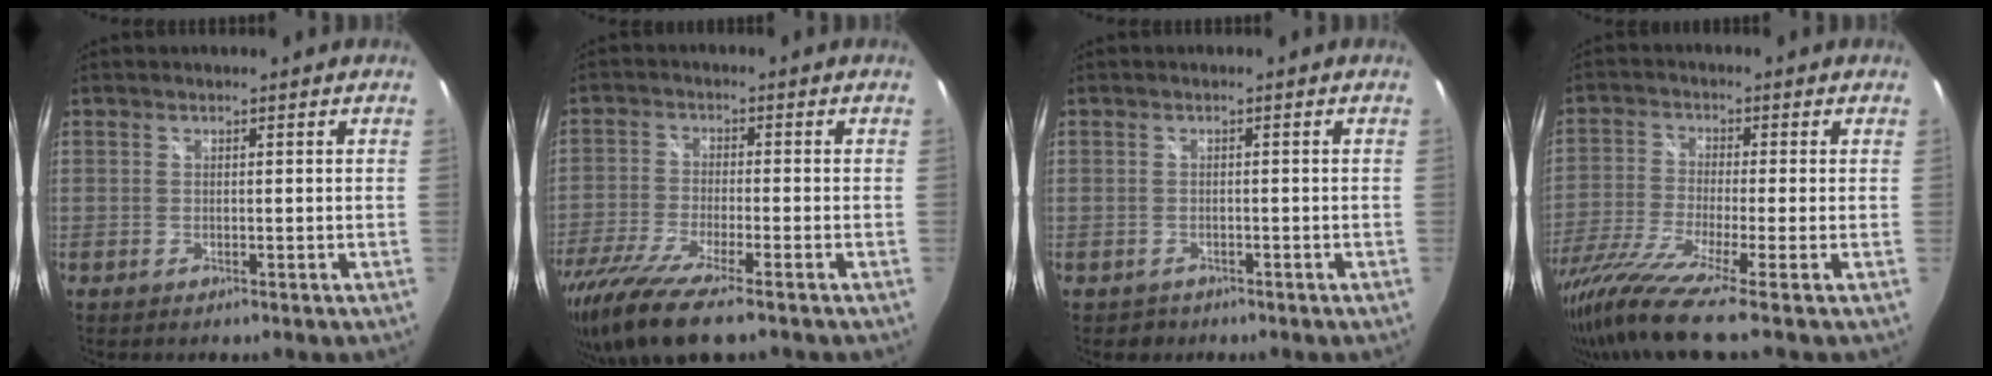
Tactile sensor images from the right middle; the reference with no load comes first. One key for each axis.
{"total": 13.2, "fx": -9.8, "fy": 2.0, "fz": 8.6, "tx": -0.189, "ty": -0.054, "tz": -0.180}
{"total": 1.8, "fx": -1.1, "fy": 1.4, "fz": 0.2, "tx": -0.009, "ty": -0.002, "tz": -0.014}
{"total": 10.5, "fx": -8.1, "fy": -1.5, "fz": 6.4, "tx": -0.140, "ty": -0.043, "tz": -0.157}